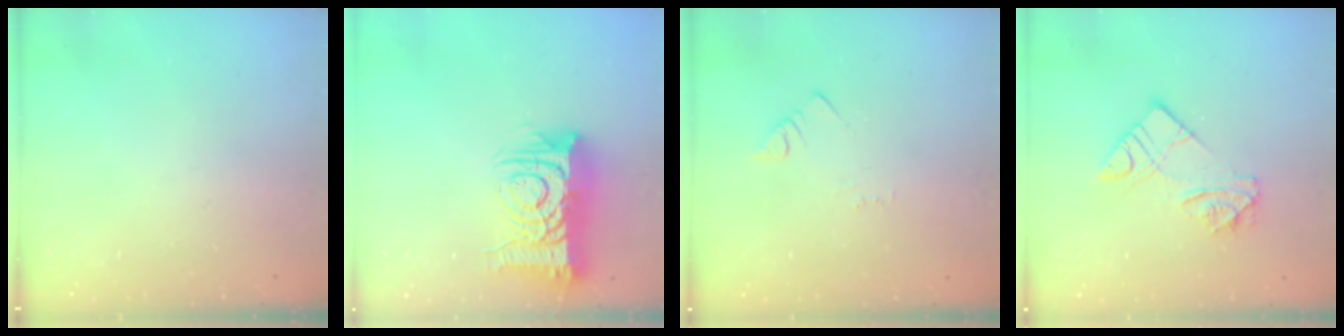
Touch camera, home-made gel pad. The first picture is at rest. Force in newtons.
{"total": 15.4, "press": 15.4, "slide": 1.3}
{"total": 1.5, "press": 1.5, "slide": 0.3}
{"total": 10.9, "press": 10.8, "slide": 0.9}